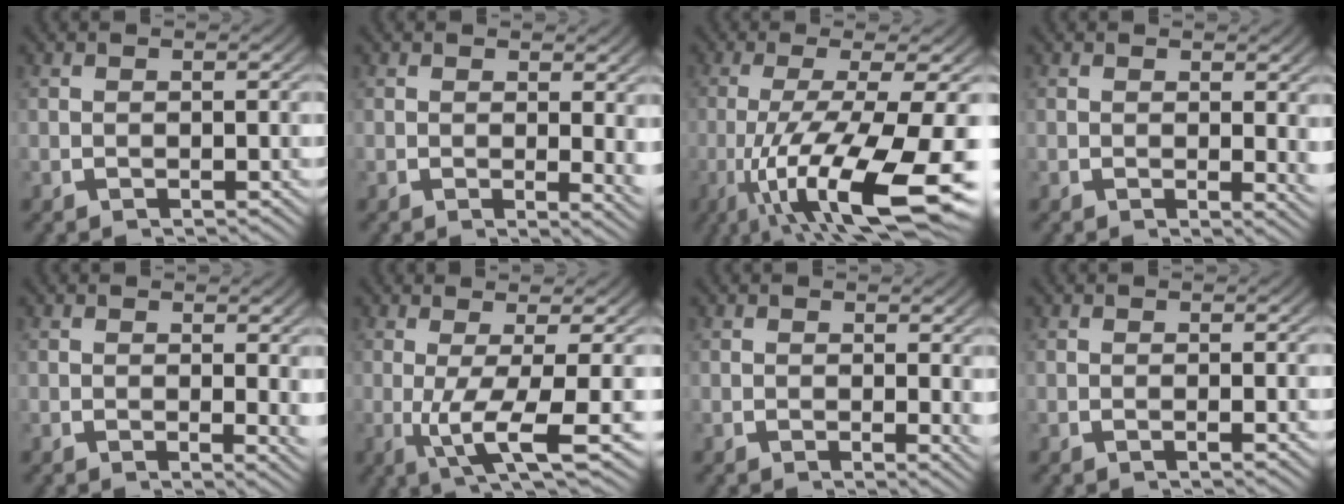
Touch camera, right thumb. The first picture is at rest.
{"total": 2.4, "force": [0.6, 0.8, 2.2], "torque": [-0.011, -0.006, 0.008]}
{"total": 14.5, "force": [-4.2, 6.4, 12.3], "torque": [-0.238, -0.053, -0.029]}
{"total": 1.7, "force": [0.7, 0.5, 1.4], "torque": [-0.008, -0.006, 0.008]}
{"total": 1.9, "force": [0.5, 0.5, 1.7], "torque": [-0.010, -0.005, 0.006]}
{"total": 8.0, "force": [-1.3, 2.9, 7.3], "torque": [-0.143, -0.029, -0.006]}
{"total": 1.3, "force": [0.5, 0.4, 1.1], "torque": [-0.007, -0.006, 0.006]}
{"total": 0.8, "force": [0.0, -0.1, 0.8], "torque": [-0.013, 0.003, -0.002]}